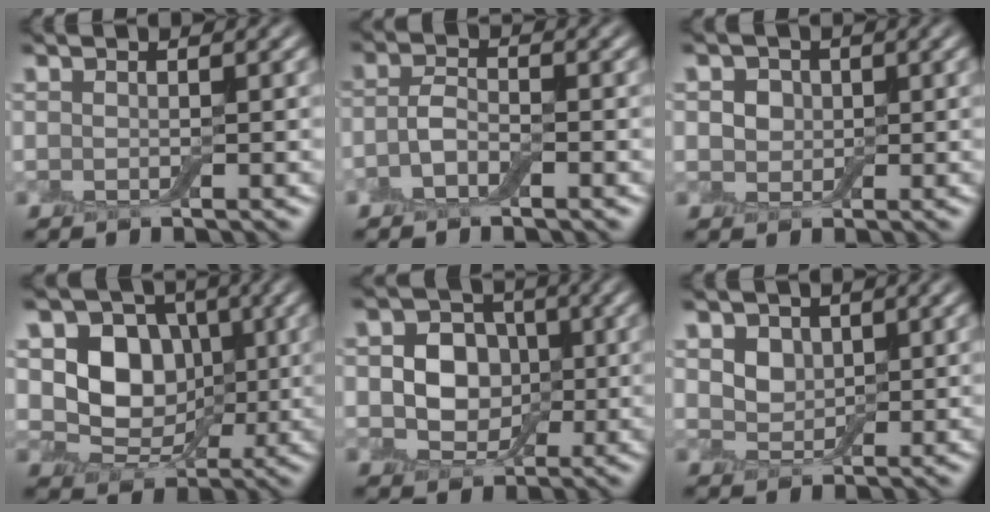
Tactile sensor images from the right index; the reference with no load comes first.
{"total": 2.1, "force": [-1.3, 1.0, 1.3], "torque": [-0.027, 0.001, -0.030]}
{"total": 2.9, "force": [0.9, 2.5, 1.3], "torque": [-0.030, 0.007, 0.009]}
{"total": 6.7, "force": [0.6, 5.7, 3.6], "torque": [-0.048, -0.006, 0.000]}
{"total": 5.5, "force": [-0.3, 4.8, 2.8], "torque": [-0.030, -0.001, -0.020]}
{"total": 2.9, "force": [1.1, 2.3, 1.3], "torque": [-0.038, -0.010, 0.027]}